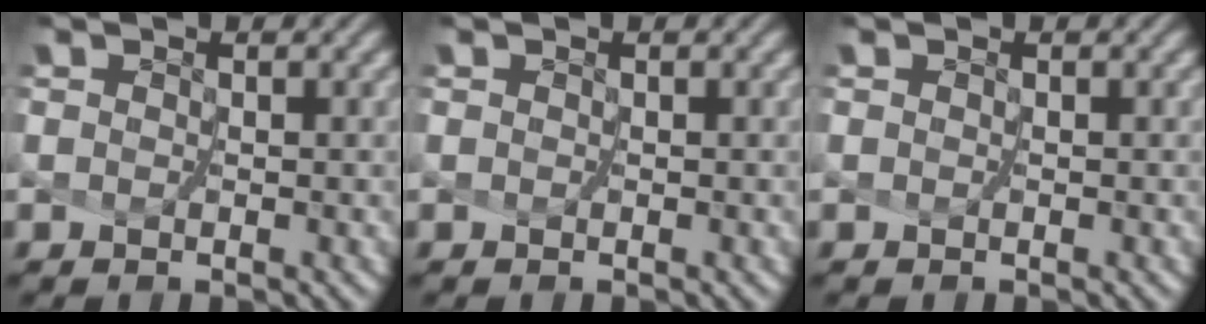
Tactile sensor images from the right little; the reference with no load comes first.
{"total": 0.0}
{"total": 0.0}